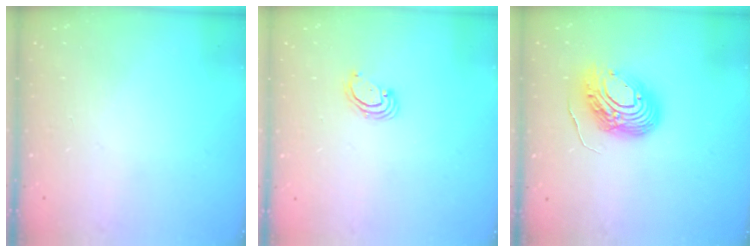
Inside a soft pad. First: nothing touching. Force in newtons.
{"total": 2.4, "press": 2.4, "slide": 0.2}
{"total": 15.0, "press": 14.9, "slide": 1.9}